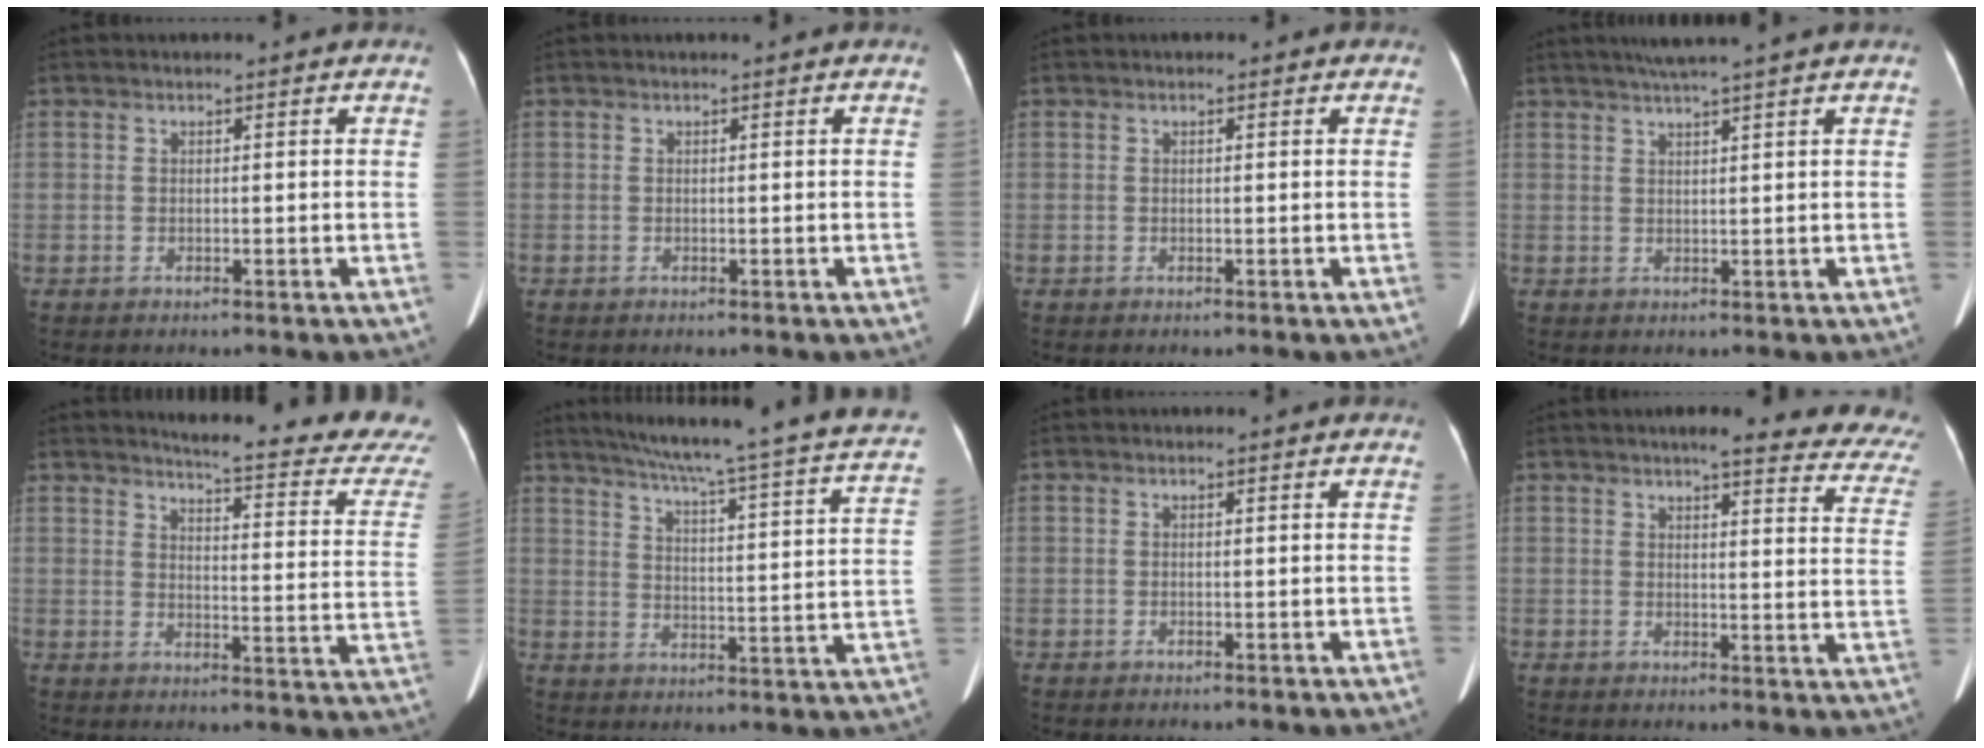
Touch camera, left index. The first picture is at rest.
{"total": 0.0}
{"total": 0.0}
{"total": 5.0, "force": [4.0, -1.1, 2.8], "torque": [-0.044, 0.016, 0.067]}
{"total": 19.7, "force": [18.7, 0.3, 6.2], "torque": [-0.080, -0.116, 0.201]}
{"total": 25.9, "force": [21.8, 1.0, 14.1], "torque": [-0.209, -0.041, 0.263]}
{"total": 0.0}
{"total": 18.8, "force": [16.5, 3.1, 8.5], "torque": [-0.080, -0.039, 0.164]}